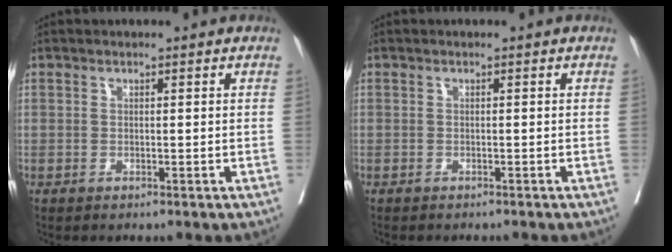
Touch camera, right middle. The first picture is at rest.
{"total": 2.3, "force": [-2.1, 0.5, 0.8], "torque": [-0.014, -0.003, -0.025]}